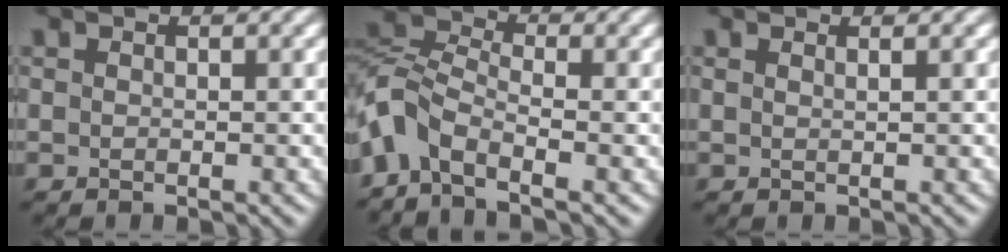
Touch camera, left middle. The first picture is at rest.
{"total": 4.6, "force": [-2.8, 2.2, 2.8], "torque": [-0.064, 0.007, -0.074]}
{"total": 0.7, "force": [0.6, -0.1, 0.4], "torque": [-0.013, 0.002, 0.008]}